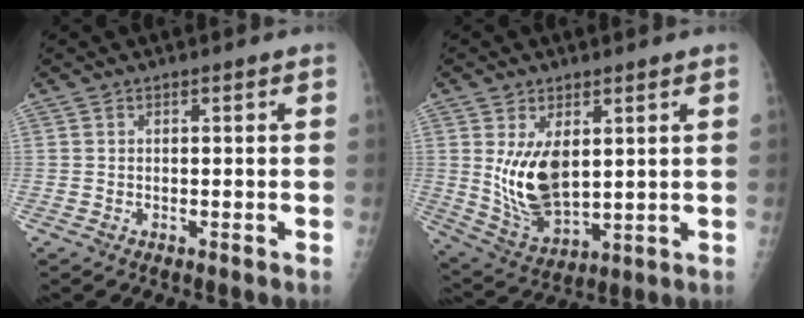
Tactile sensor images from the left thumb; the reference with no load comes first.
{"total": 11.4, "force": [2.6, 6.4, 9.1], "torque": [-0.151, -0.027, 0.068]}